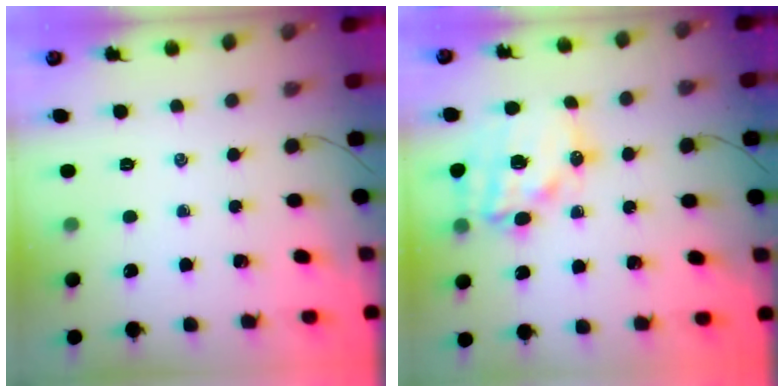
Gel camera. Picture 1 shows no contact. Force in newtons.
{"total": 16.3, "press": 15.9, "slide": 3.7}